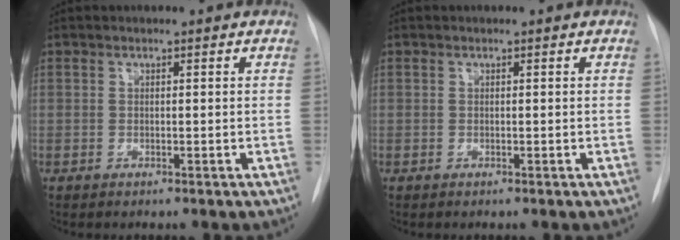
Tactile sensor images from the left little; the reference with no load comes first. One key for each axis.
{"total": 0.0}